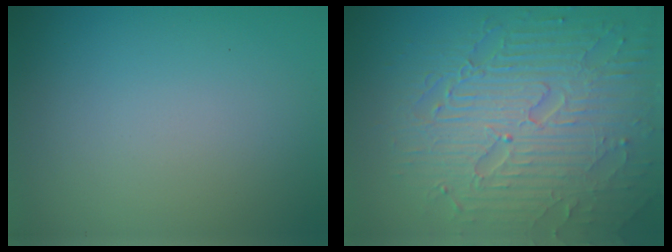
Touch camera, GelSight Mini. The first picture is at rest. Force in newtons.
{"total": 8.9, "press": 6.3, "slide": 6.4}